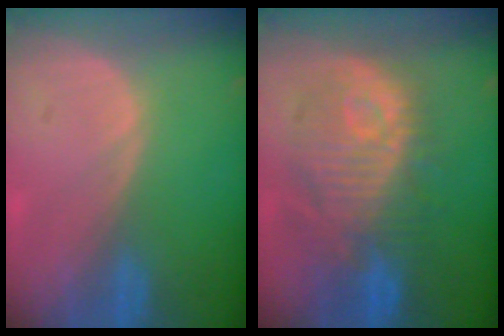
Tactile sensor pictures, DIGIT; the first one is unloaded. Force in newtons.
{"total": 11.3, "press": 10.6, "slide": 3.7}